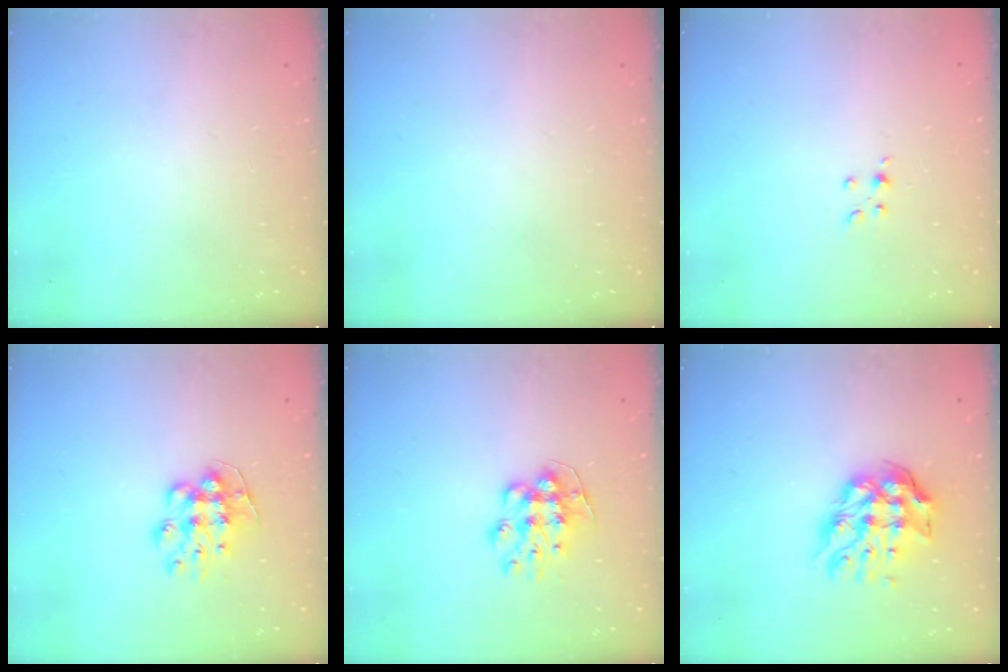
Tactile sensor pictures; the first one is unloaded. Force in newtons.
{"total": 0.0}
{"total": 3.3, "press": 3.1, "slide": 1.1}
{"total": 9.3, "press": 9.3, "slide": 0.3}
{"total": 9.3, "press": 9.3, "slide": 0.3}
{"total": 11.3, "press": 11.2, "slide": 1.3}